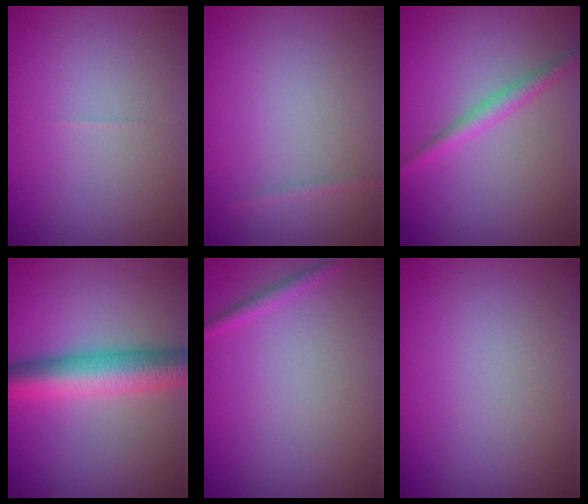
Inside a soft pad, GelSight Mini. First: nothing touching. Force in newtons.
{"total": 0.6, "press": 0.6, "slide": 0.0}
{"total": 1.9, "press": 1.9, "slide": 0.1}
{"total": 6.8, "press": 6.8, "slide": 0.1}
{"total": 1.1, "press": 1.1, "slide": 0.0}
{"total": 0.0}